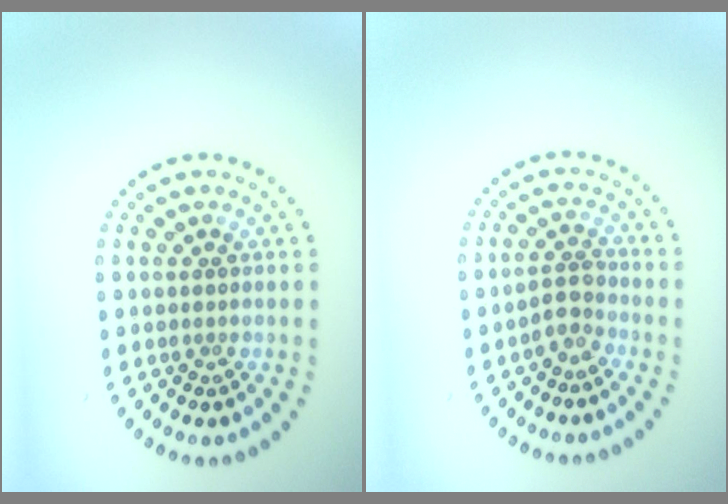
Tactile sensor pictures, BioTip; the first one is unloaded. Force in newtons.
{"total": 1.9, "press": 1.5, "slide": 1.1}